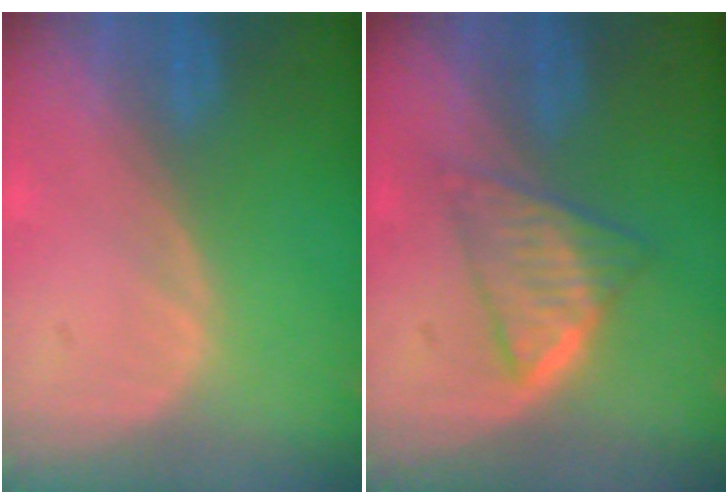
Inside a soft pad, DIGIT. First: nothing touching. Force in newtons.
{"total": 5.7, "press": 5.5, "slide": 1.6}